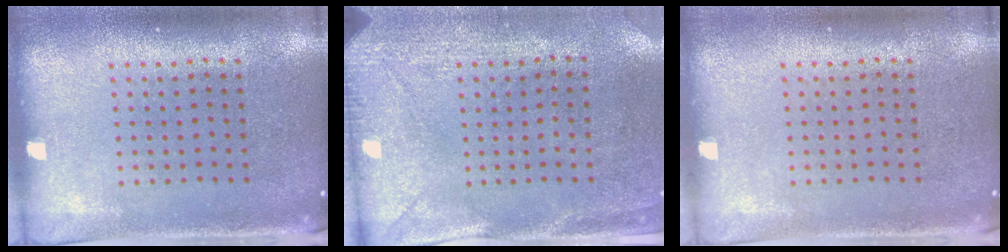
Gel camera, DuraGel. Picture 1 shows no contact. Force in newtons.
{"total": 2.9, "press": 2.3, "slide": 1.8}
{"total": 0.0}